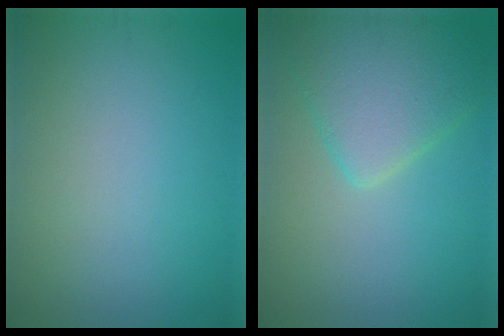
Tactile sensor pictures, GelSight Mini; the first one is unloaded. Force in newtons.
{"total": 5.4, "press": 5.4, "slide": 0.3}